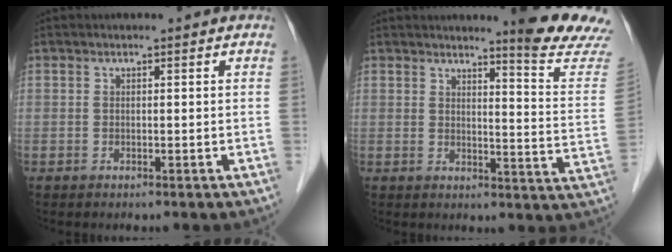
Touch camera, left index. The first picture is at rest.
{"total": 11.4, "force": [10.7, -1.5, 3.6], "torque": [-0.039, -0.090, 0.111]}